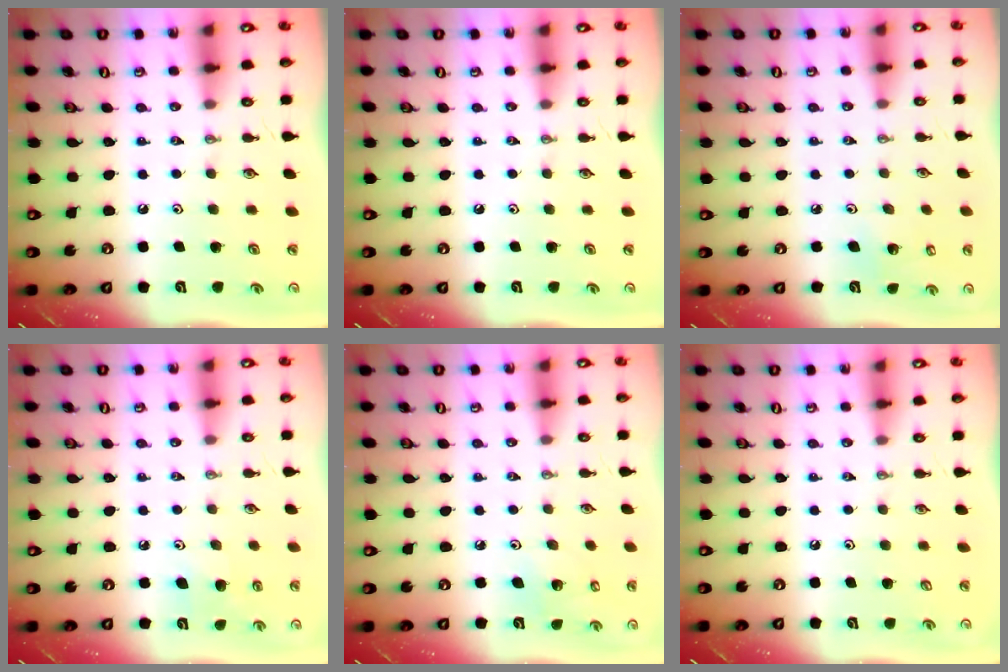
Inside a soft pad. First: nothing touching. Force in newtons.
{"total": 0.0}
{"total": 4.6, "press": 4.2, "slide": 1.7}
{"total": 6.9, "press": 6.7, "slide": 1.7}
{"total": 5.0, "press": 4.5, "slide": 2.3}
{"total": 1.0, "press": 0.2, "slide": 1.0}